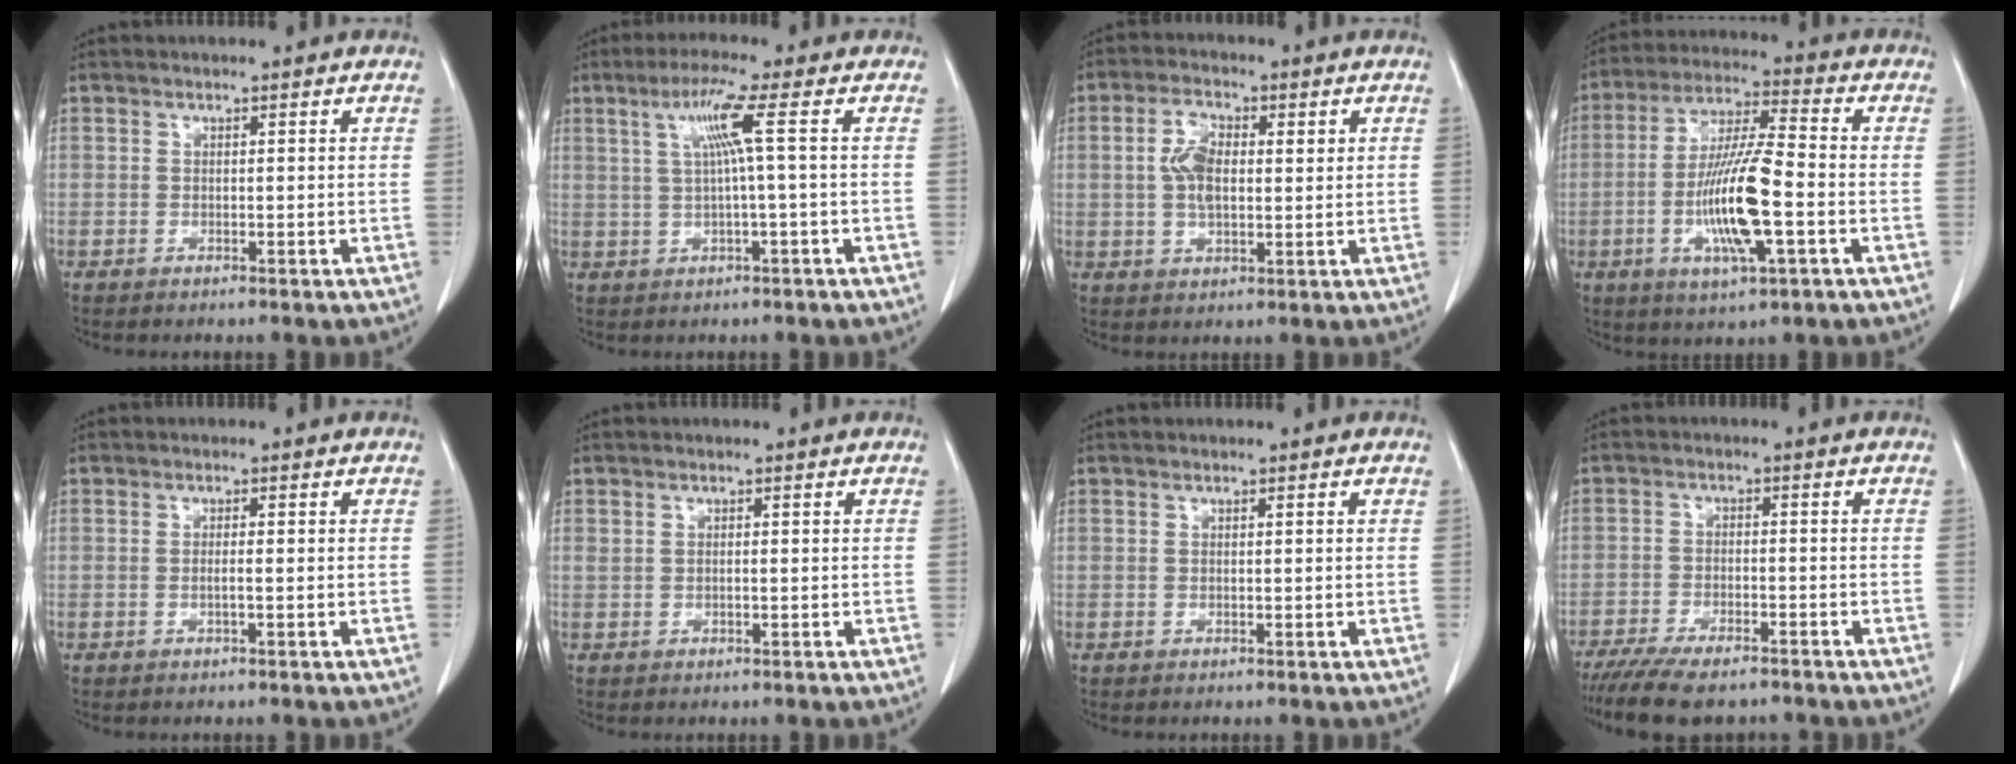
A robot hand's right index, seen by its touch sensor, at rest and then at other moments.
{"total": 5.7, "force": [1.2, -1.0, 5.5], "torque": [-0.108, 0.014, 0.030]}
{"total": 6.7, "force": [1.1, 3.4, 5.7], "torque": [-0.125, 0.016, 0.021]}
{"total": 14.0, "force": [-3.4, 1.9, 13.5], "torque": [-0.263, -0.005, -0.062]}
{"total": 1.6, "force": [-0.5, 0.1, 1.6], "torque": [-0.031, 0.002, -0.009]}
{"total": 1.1, "force": [0.1, 0.6, 0.9], "torque": [-0.026, 0.009, 0.007]}
{"total": 0.6, "force": [0.2, 0.2, 0.5], "torque": [-0.014, 0.004, 0.004]}
{"total": 10.8, "force": [-8.8, 3.3, 5.5], "torque": [-0.092, -0.009, -0.137]}